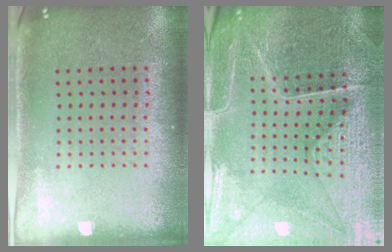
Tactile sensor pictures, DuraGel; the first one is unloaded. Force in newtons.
{"total": 3.8, "press": 3.8, "slide": 0.5}